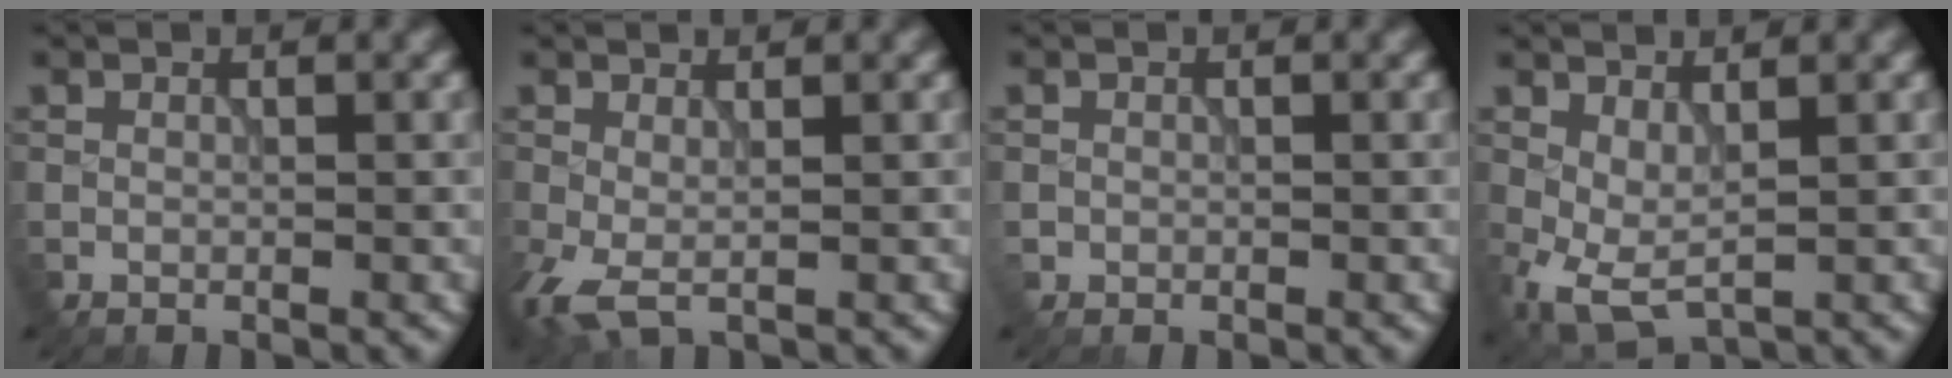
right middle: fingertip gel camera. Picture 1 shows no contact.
{"total": 2.9, "force": [-0.5, 1.2, 2.6], "torque": [-0.071, -0.004, -0.013]}
{"total": 0.6, "force": [-0.1, 0.6, 0.1], "torque": [-0.002, -0.004, -0.002]}
{"total": 3.7, "force": [0.1, 1.7, 3.3], "torque": [-0.080, -0.006, 0.002]}